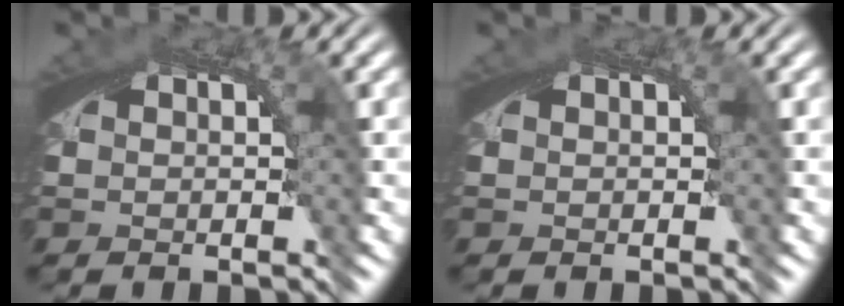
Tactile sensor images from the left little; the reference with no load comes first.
{"total": 0.0}